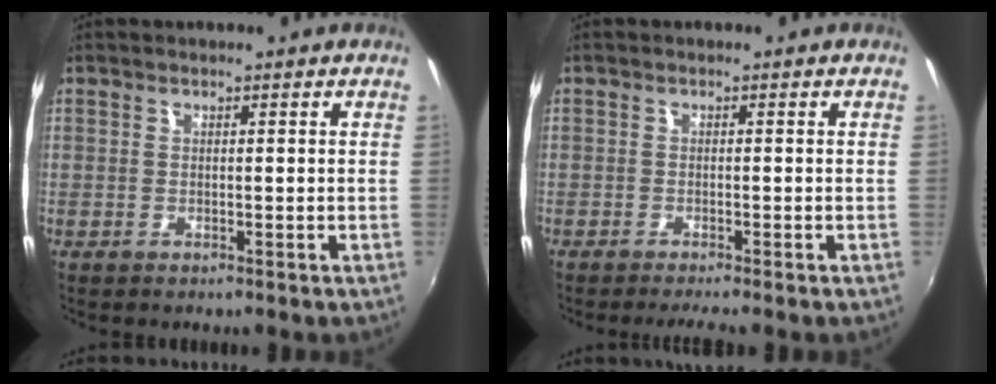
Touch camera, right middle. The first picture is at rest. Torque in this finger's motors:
{"motor_torque": [0.31, -0.33, 0.12, 0.05]}